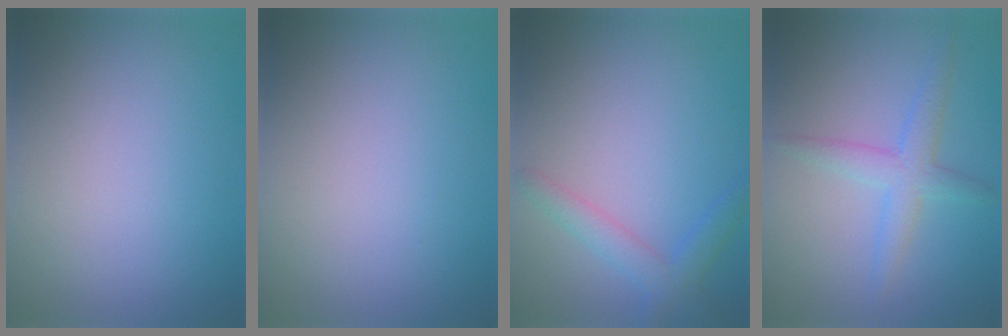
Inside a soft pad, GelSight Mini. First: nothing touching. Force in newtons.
{"total": 0.0}
{"total": 2.7, "press": 2.7, "slide": 0.2}
{"total": 2.9, "press": 2.9, "slide": 0.2}